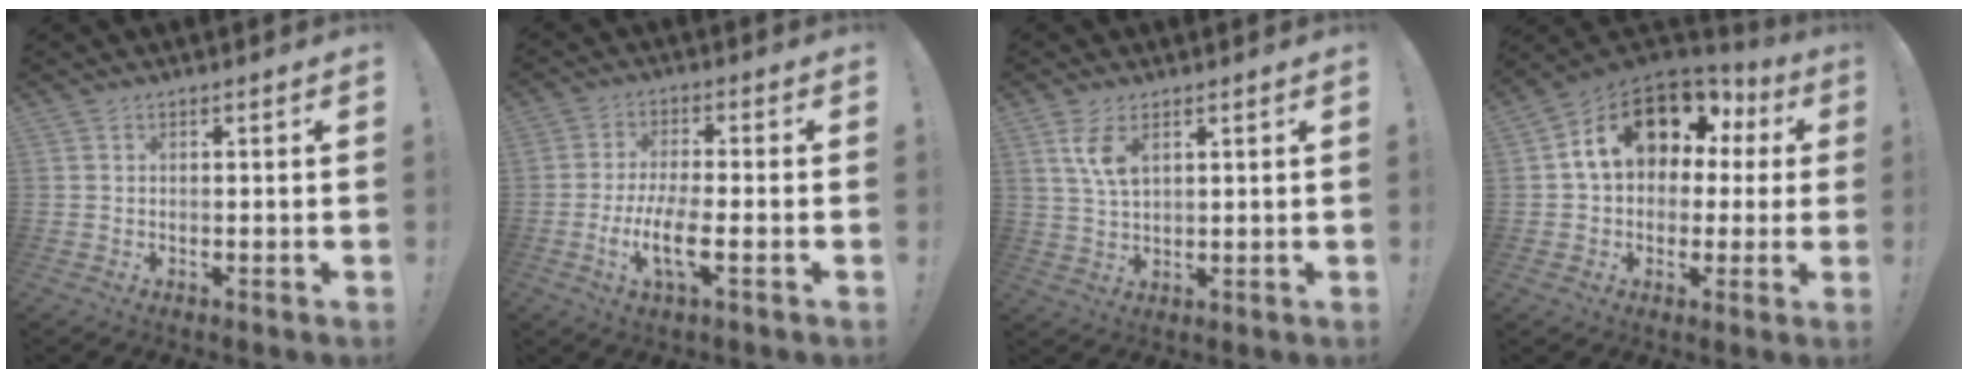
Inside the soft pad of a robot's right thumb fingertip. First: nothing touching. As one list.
[{"total": 9.6, "force": [-2.8, 2.6, 8.9], "torque": [-0.182, -0.008, -0.055]}, {"total": 6.6, "force": [3.1, 2.9, 5.0], "torque": [-0.096, -0.014, 0.053]}, {"total": 17.5, "force": [6.9, 11.3, 11.5], "torque": [-0.184, -0.021, 0.124]}]